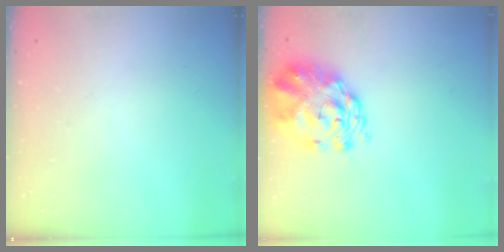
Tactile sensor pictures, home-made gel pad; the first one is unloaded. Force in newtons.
{"total": 3.2, "press": 3.0, "slide": 1.1}